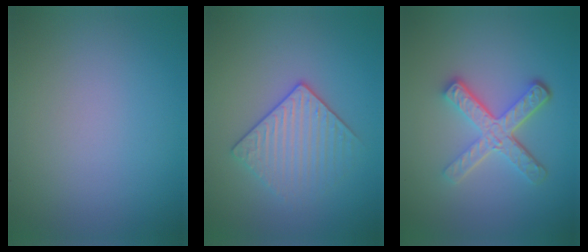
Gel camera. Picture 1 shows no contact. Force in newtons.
{"total": 3.2, "press": 3.0, "slide": 1.2}
{"total": 4.9, "press": 3.5, "slide": 3.4}